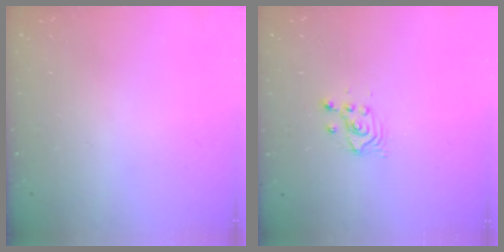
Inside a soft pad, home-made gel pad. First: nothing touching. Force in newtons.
{"total": 2.4, "press": 2.4, "slide": 0.2}